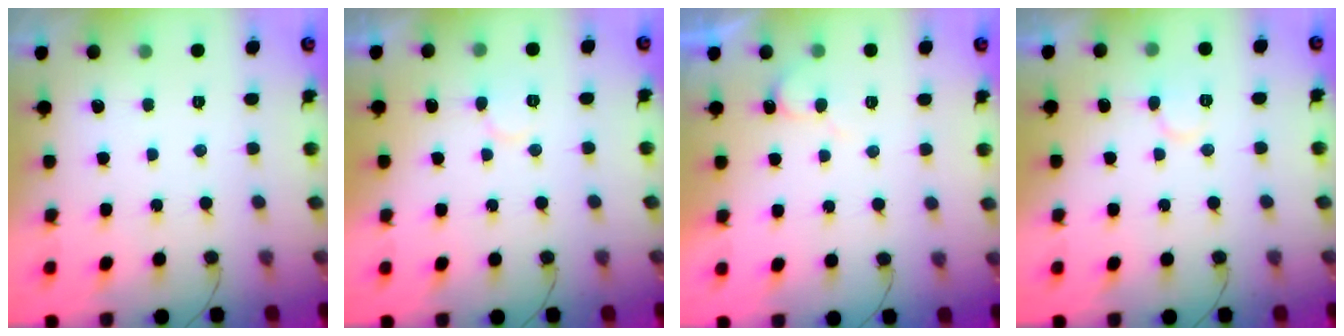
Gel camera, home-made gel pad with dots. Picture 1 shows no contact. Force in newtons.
{"total": 4.8, "press": 4.8, "slide": 0.6}
{"total": 5.4, "press": 5.4, "slide": 0.5}
{"total": 6.4, "press": 6.4, "slide": 0.4}